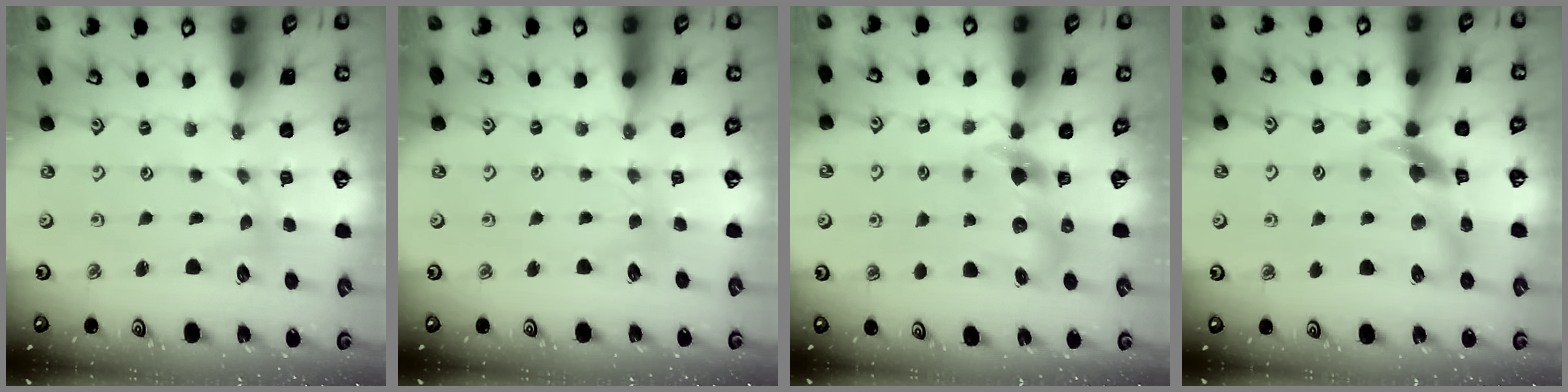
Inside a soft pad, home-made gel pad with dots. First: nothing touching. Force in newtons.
{"total": 1.6, "press": 1.6, "slide": 0.4}
{"total": 5.7, "press": 5.7, "slide": 0.4}
{"total": 12.2, "press": 12.0, "slide": 1.8}